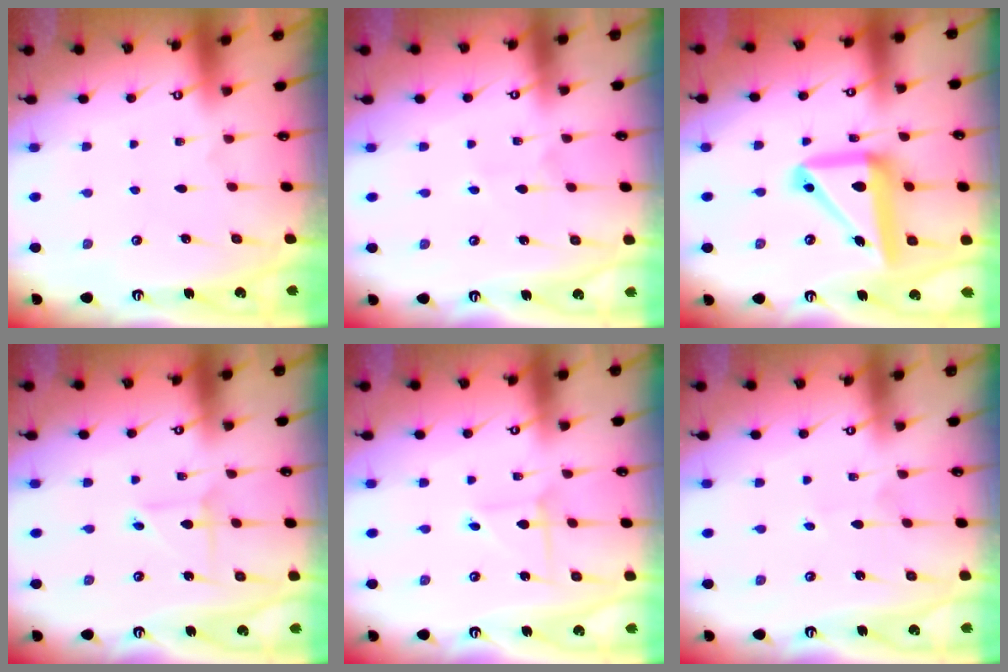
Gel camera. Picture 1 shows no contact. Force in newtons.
{"total": 2.7, "press": 2.7, "slide": 0.2}
{"total": 18.0, "press": 17.9, "slide": 2.1}
{"total": 2.9, "press": 2.8, "slide": 0.3}
{"total": 2.2, "press": 2.2, "slide": 0.0}
{"total": 2.2, "press": 2.1, "slide": 0.2}